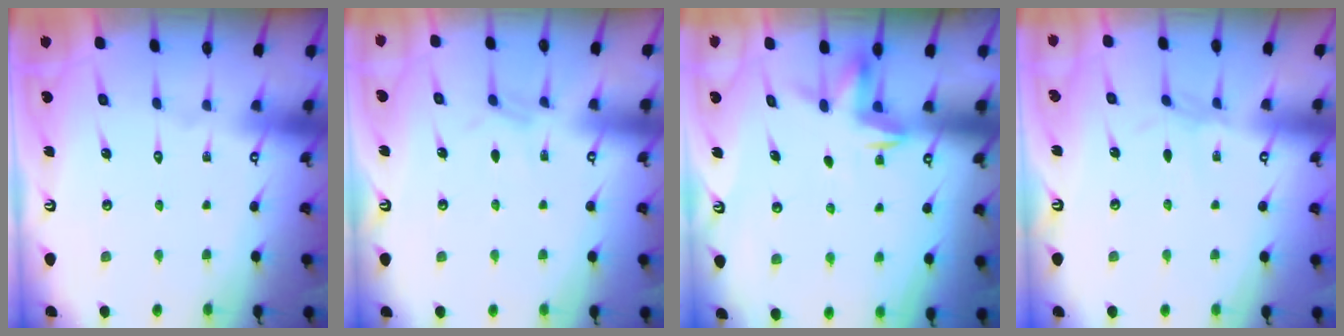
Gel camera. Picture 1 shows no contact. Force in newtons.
{"total": 4.0, "press": 4.0, "slide": 0.2}
{"total": 3.3, "press": 3.3, "slide": 0.4}
{"total": 1.9, "press": 1.9, "slide": 0.5}